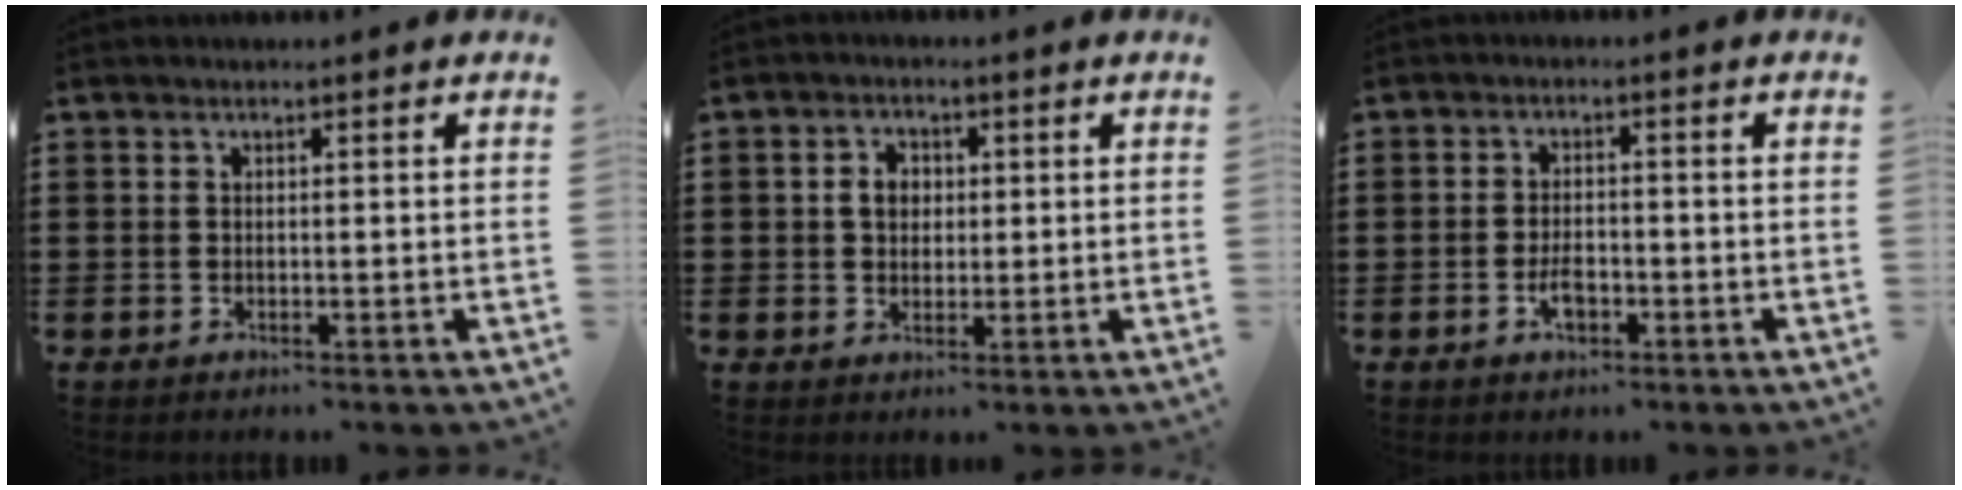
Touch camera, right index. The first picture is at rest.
{"total": 3.3, "force": [0.4, 2.7, 1.9], "torque": [-0.046, 0.013, 0.003]}
{"total": 3.1, "force": [-1.4, 1.3, 2.4], "torque": [-0.052, -0.002, -0.028]}